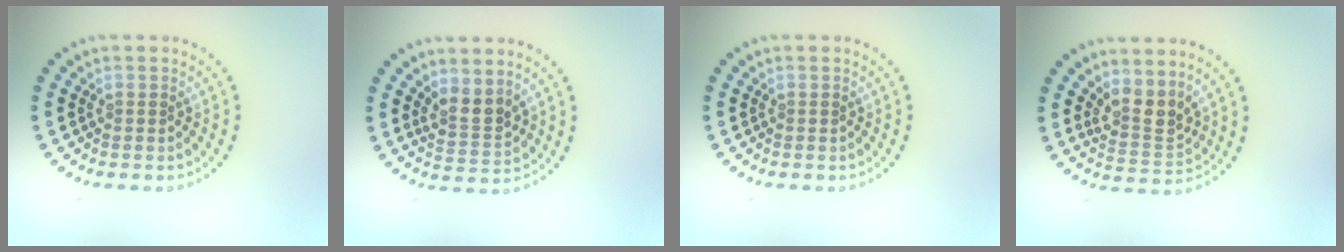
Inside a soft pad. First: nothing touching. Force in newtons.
{"total": 2.7, "press": 2.2, "slide": 1.4}
{"total": 0.0}
{"total": 3.0, "press": 2.3, "slide": 1.8}